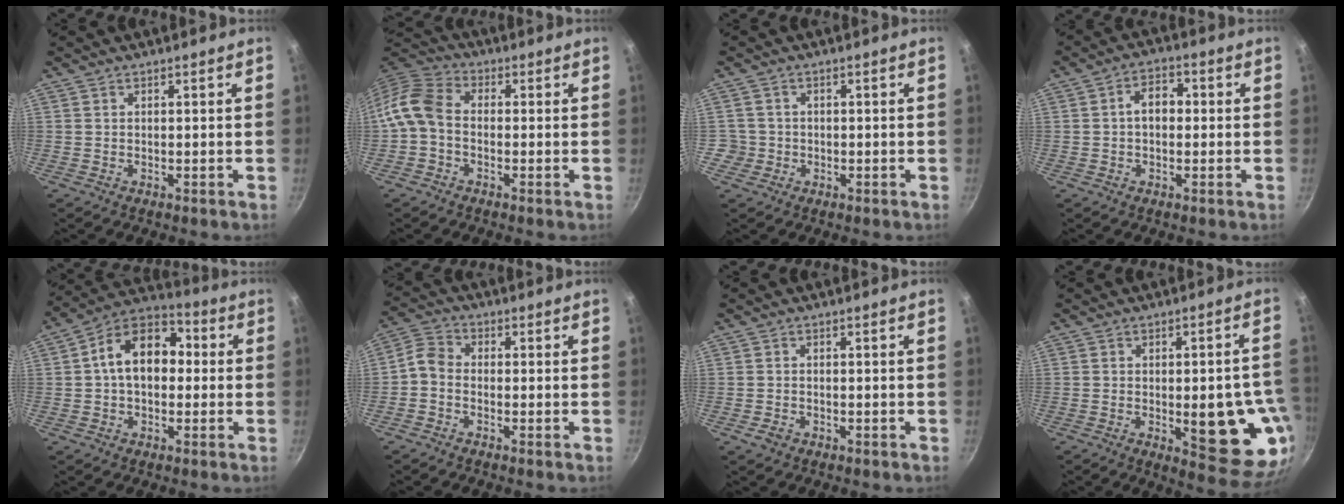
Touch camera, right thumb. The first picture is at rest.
{"total": 7.9, "force": [-1.5, 5.6, 5.3], "torque": [-0.104, 0.032, -0.049]}
{"total": 3.0, "force": [-0.7, 2.9, 0.3], "torque": [0.014, 0.018, -0.009]}
{"total": 5.4, "force": [0.2, 3.7, 3.9], "torque": [-0.038, 0.019, -0.004]}
{"total": 14.0, "force": [1.0, 9.5, 10.1], "torque": [-0.123, 0.038, -0.006]}
{"total": 4.3, "force": [-1.6, 3.2, 2.5], "torque": [-0.054, 0.029, -0.046]}
{"total": 1.9, "force": [-1.1, 1.3, 1.0], "torque": [-0.020, 0.009, -0.017]}
{"total": 17.2, "force": [-3.5, 6.4, 15.5], "torque": [-0.147, 0.002, -0.039]}